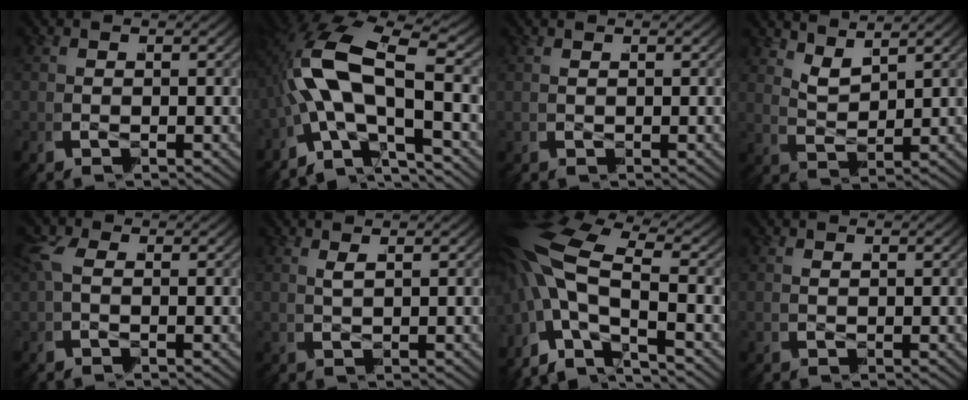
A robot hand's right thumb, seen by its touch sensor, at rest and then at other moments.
{"total": 8.6, "force": [-1.3, 5.1, 6.9], "torque": [-0.166, -0.020, -0.015]}
{"total": 0.8, "force": [0.4, -0.4, -0.5], "torque": [0.016, 0.006, 0.008]}
{"total": 2.8, "force": [2.1, 1.1, 1.5], "torque": [-0.033, -0.003, 0.040]}
{"total": 1.2, "force": [0.5, 0.9, 0.7], "torque": [-0.017, 0.004, 0.005]}
{"total": 1.3, "force": [1.1, -0.8, -0.1], "torque": [0.014, 0.014, 0.019]}
{"total": 9.1, "force": [-2.3, 6.1, 6.2], "torque": [-0.144, -0.020, -0.037]}
{"total": 1.1, "force": [0.7, -0.6, -0.6], "torque": [0.021, 0.009, 0.012]}